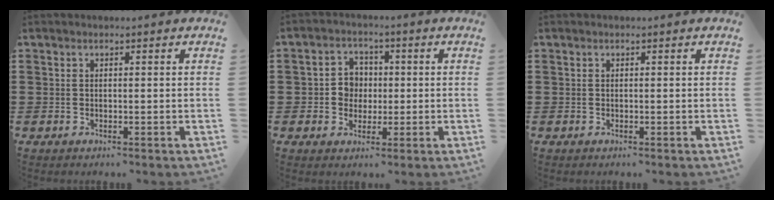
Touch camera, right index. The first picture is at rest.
{"total": 4.3, "force": [-0.1, 3.9, 1.8], "torque": [-0.048, 0.011, -0.005]}
{"total": 0.0}